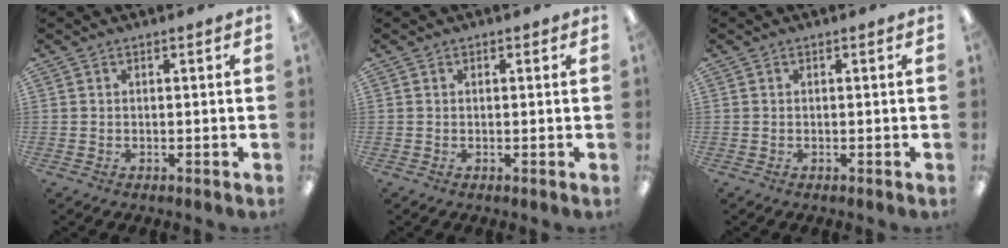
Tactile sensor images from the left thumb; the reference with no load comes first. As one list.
[{"total": 0.6, "force": [0.5, 0.4, 0.1], "torque": [-0.001, 0.002, 0.009]}, {"total": 0.0}]